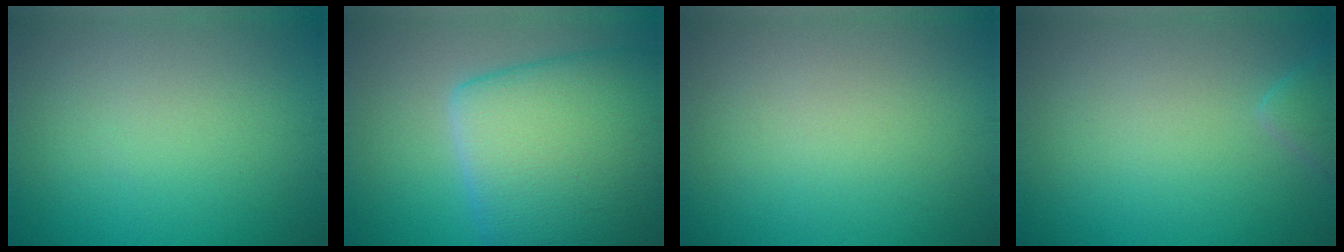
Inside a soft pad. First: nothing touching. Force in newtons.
{"total": 13.2, "press": 13.2, "slide": 0.5}
{"total": 0.0}
{"total": 1.4, "press": 1.4, "slide": 0.1}